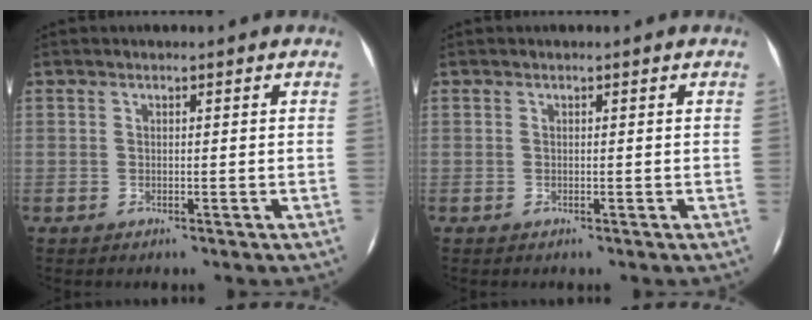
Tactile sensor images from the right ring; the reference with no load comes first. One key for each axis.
{"total": 0.0}